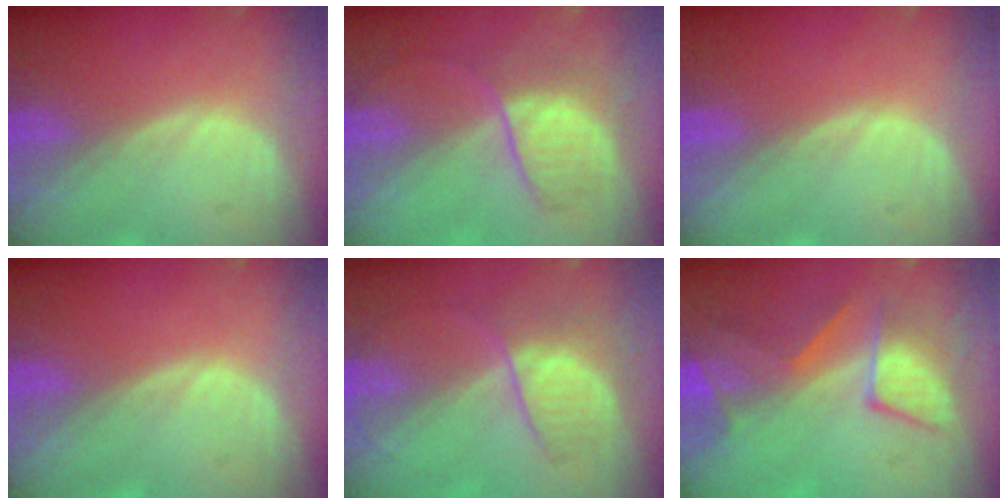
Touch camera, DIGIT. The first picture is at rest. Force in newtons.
{"total": 6.5, "press": 6.3, "slide": 1.7}
{"total": 0.0}
{"total": 0.0}
{"total": 6.7, "press": 6.0, "slide": 3.1}
{"total": 7.6, "press": 7.5, "slide": 1.2}